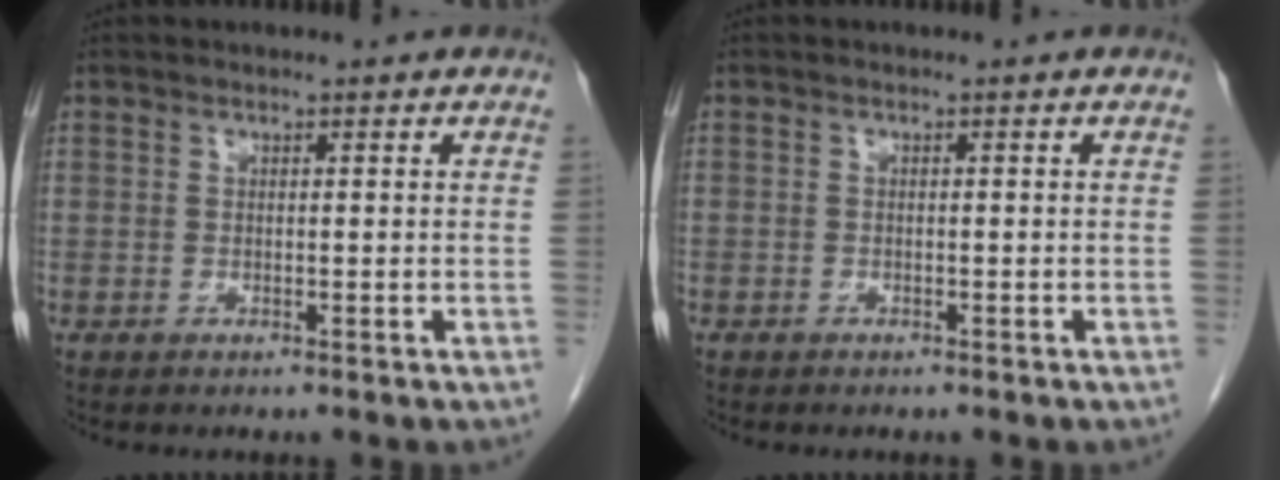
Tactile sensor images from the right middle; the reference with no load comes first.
{"total": 0.6, "force": [-0.5, 0.4, 0.1], "torque": [-0.008, 0.003, -0.011]}